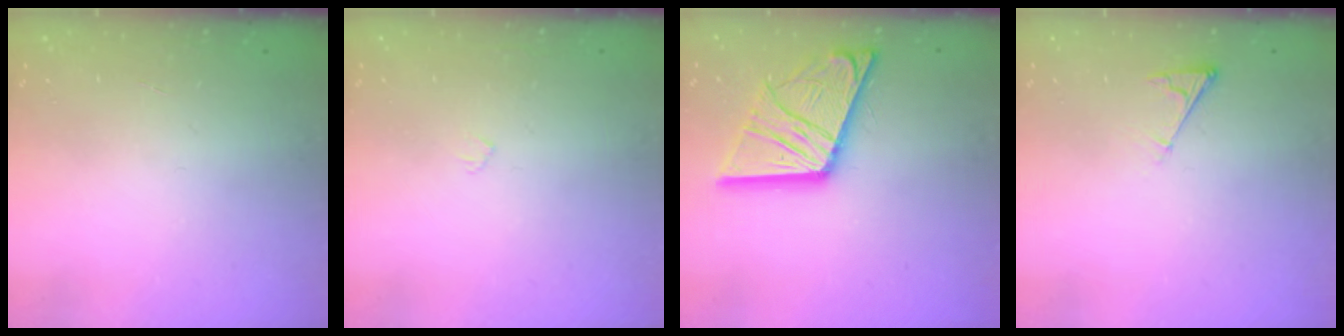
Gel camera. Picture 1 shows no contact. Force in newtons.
{"total": 2.4, "press": 2.4, "slide": 0.3}
{"total": 20.1, "press": 20.0, "slide": 2.3}
{"total": 3.0, "press": 3.0, "slide": 0.4}